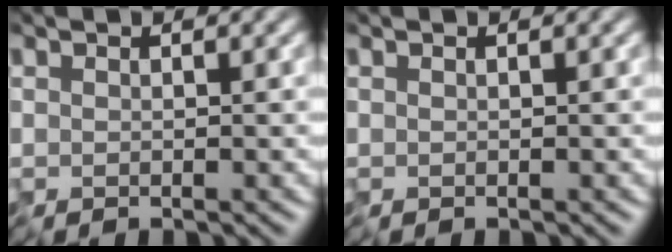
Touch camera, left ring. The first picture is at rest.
{"total": 0.0}